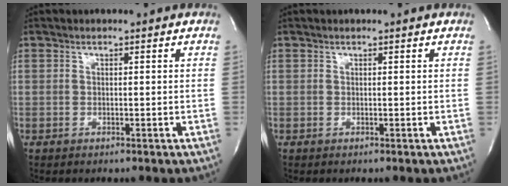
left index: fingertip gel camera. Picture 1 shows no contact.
{"total": 0.5, "force": [0.5, 0.0, 0.1], "torque": [-0.002, 0.004, 0.006]}